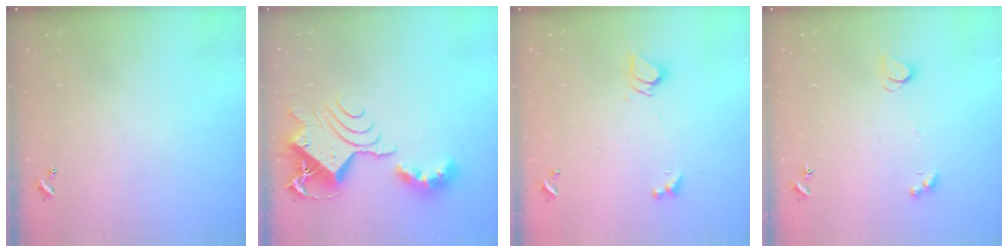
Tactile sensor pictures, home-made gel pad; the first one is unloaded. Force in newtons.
{"total": 15.6, "press": 15.5, "slide": 1.7}
{"total": 3.6, "press": 3.6, "slide": 0.4}
{"total": 2.6, "press": 2.6, "slide": 0.5}